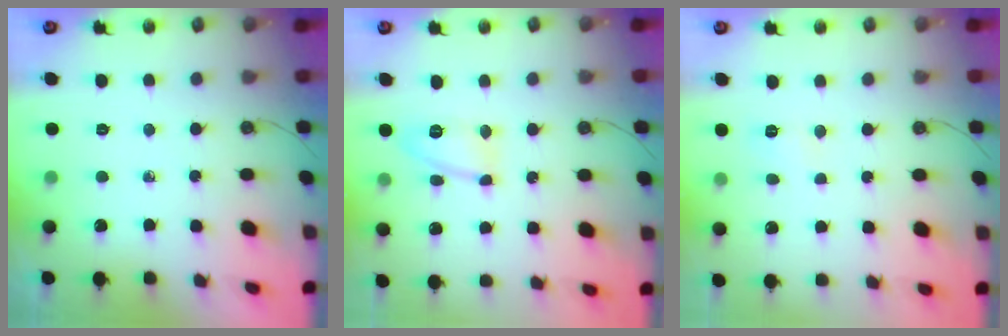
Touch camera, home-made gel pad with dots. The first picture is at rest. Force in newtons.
{"total": 10.5, "press": 10.5, "slide": 0.7}
{"total": 3.0, "press": 2.9, "slide": 0.7}